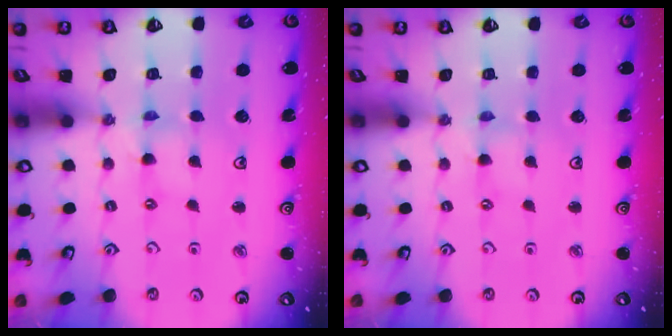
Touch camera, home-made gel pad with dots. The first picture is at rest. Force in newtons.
{"total": 0.7, "press": 0.6, "slide": 0.3}